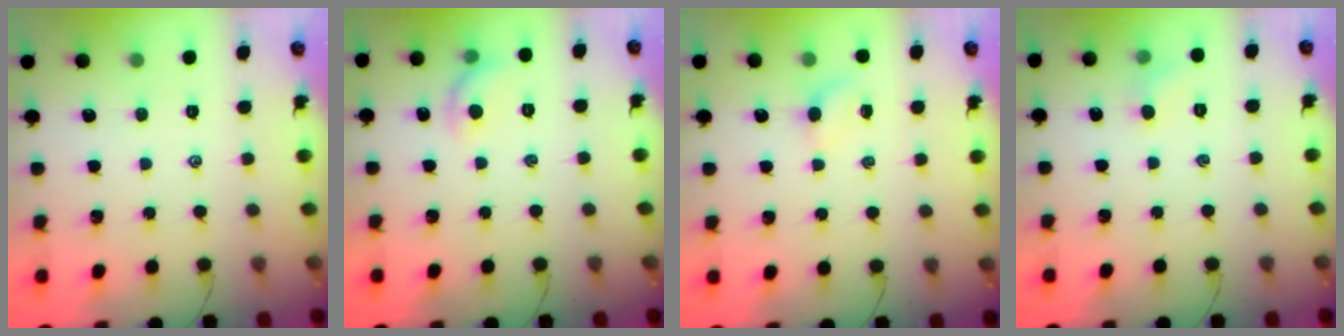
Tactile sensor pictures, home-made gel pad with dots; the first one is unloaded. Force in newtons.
{"total": 6.9, "press": 6.8, "slide": 0.9}
{"total": 3.0, "press": 2.8, "slide": 0.9}
{"total": 4.0, "press": 3.8, "slide": 1.2}